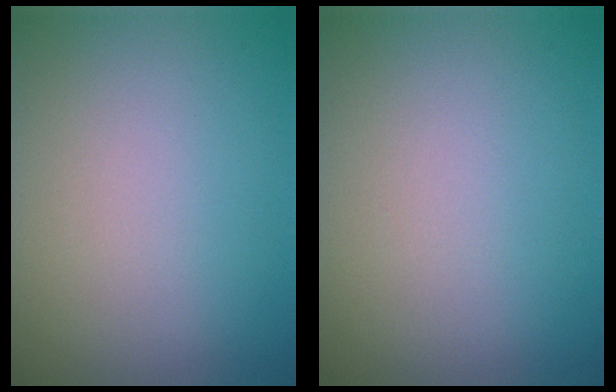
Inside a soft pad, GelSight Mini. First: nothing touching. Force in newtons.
{"total": 0.0}